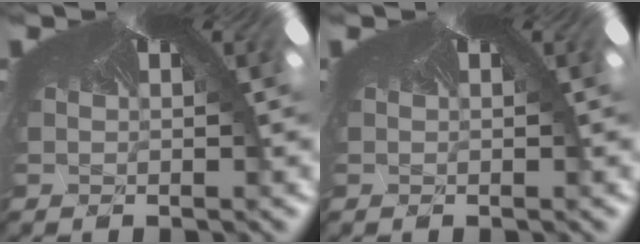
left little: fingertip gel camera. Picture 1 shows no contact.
{"total": 0.0}